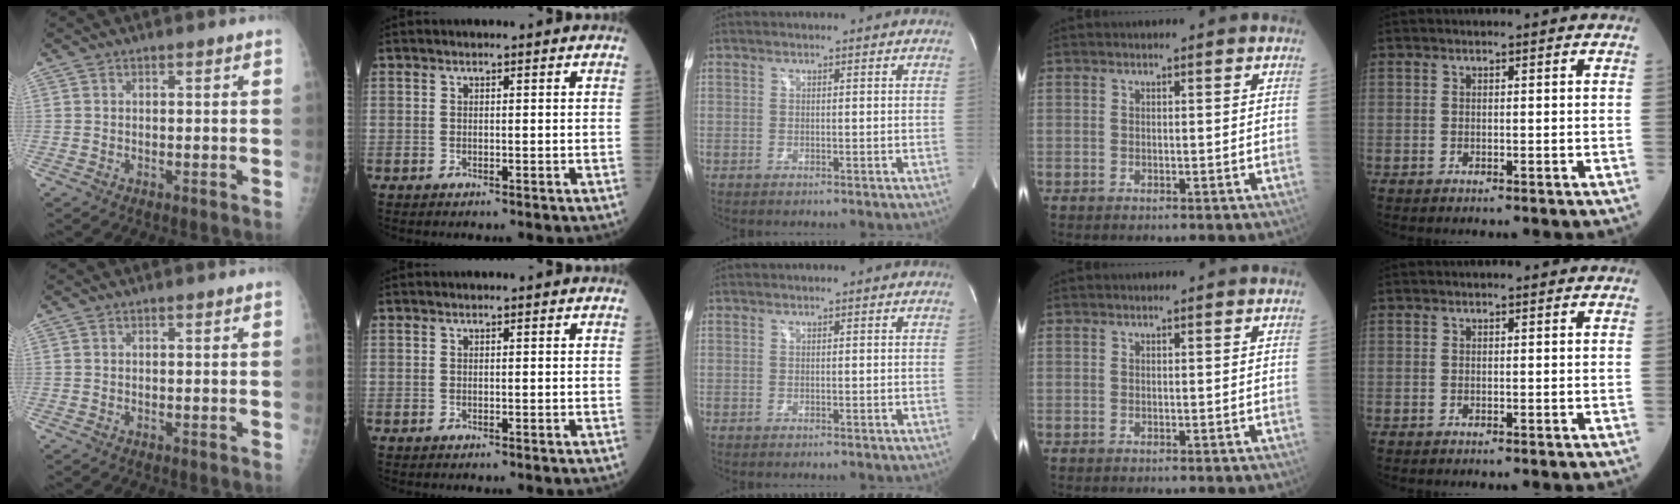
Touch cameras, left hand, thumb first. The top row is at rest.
{}